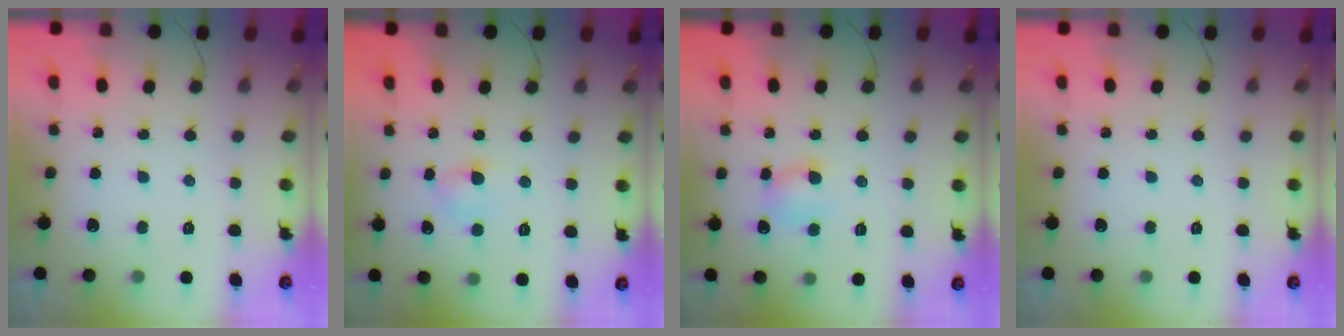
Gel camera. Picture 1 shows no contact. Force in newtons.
{"total": 4.2, "press": 4.0, "slide": 1.3}
{"total": 5.7, "press": 5.7, "slide": 0.7}
{"total": 0.0}